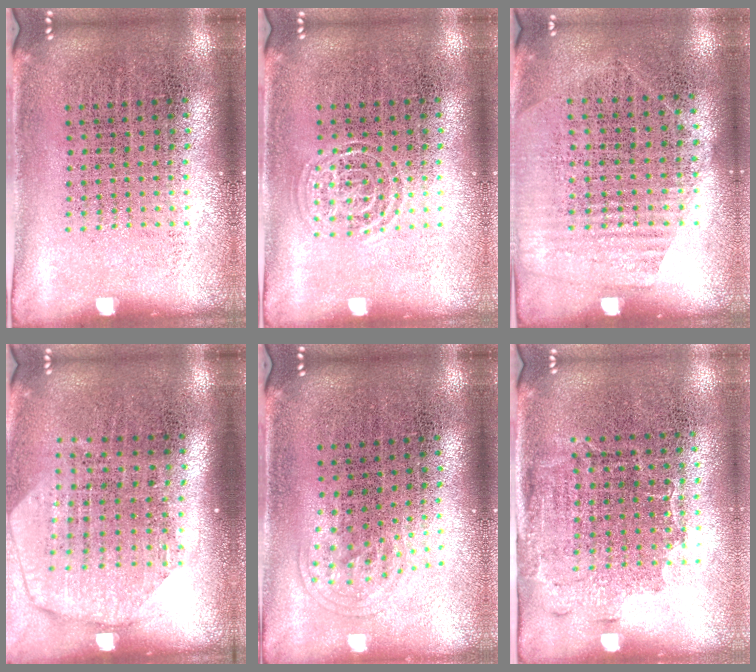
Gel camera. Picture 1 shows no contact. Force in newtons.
{"total": 1.4, "press": 1.4, "slide": 0.3}
{"total": 1.3, "press": 1.1, "slide": 0.7}
{"total": 1.8, "press": 1.6, "slide": 1.0}
{"total": 1.0, "press": 0.6, "slide": 0.8}
{"total": 1.6, "press": 1.3, "slide": 0.9}